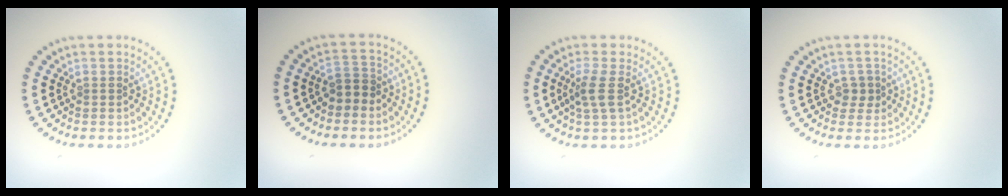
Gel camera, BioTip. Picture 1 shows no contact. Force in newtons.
{"total": 1.9, "press": 1.8, "slide": 0.7}
{"total": 2.1, "press": 1.6, "slide": 1.3}
{"total": 1.3, "press": 1.1, "slide": 0.7}